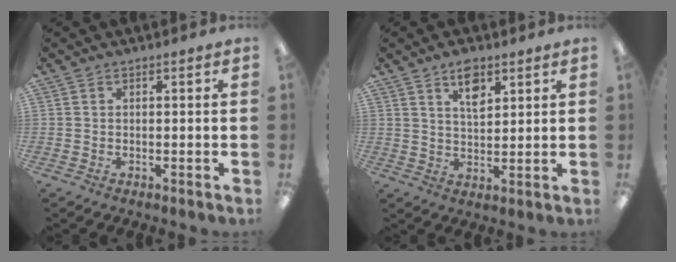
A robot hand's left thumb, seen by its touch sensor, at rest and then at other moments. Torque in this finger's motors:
{"motor_torque": [-0.14, -0.17, 0.00, -0.12, 0.02]}